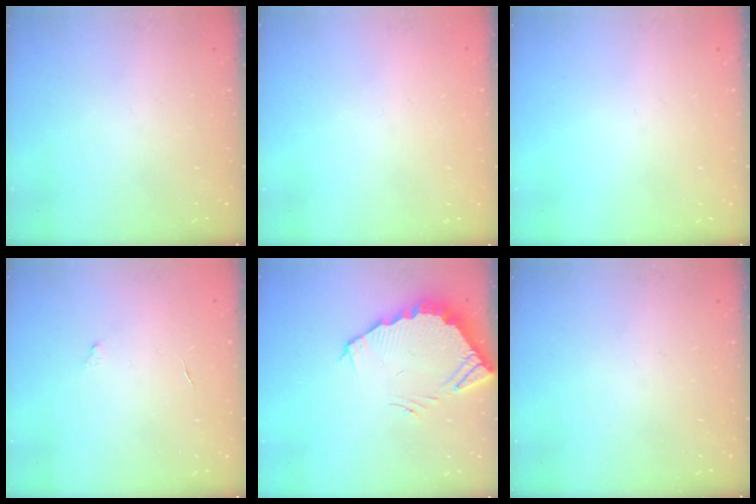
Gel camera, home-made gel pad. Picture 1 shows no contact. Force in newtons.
{"total": 2.3, "press": 2.3, "slide": 0.1}
{"total": 0.0}
{"total": 2.8, "press": 2.8, "slide": 0.2}
{"total": 3.7, "press": 3.7, "slide": 0.2}
{"total": 0.0}